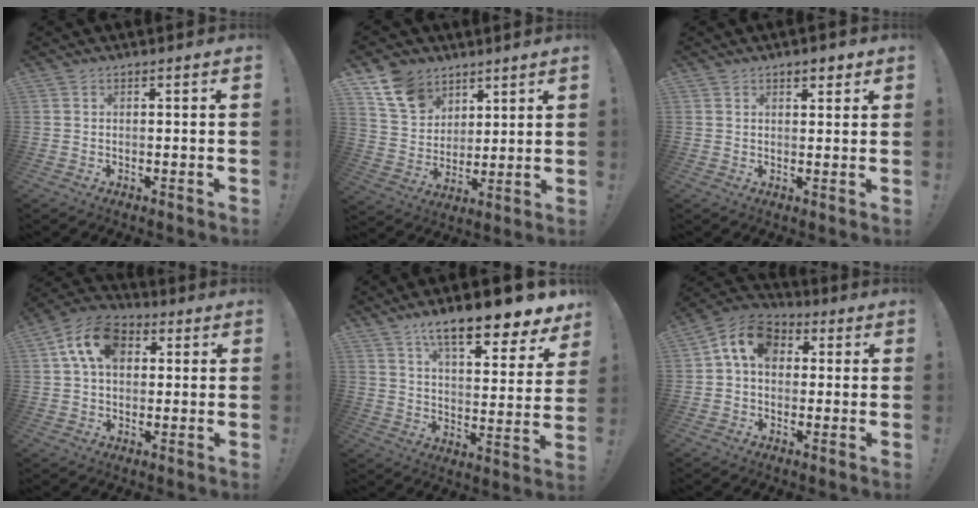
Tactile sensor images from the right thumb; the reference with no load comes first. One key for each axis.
{"total": 12.8, "fx": 8.3, "fy": 8.8, "fz": 4.5, "tx": -0.078, "ty": -0.050, "tz": 0.163}
{"total": 2.8, "fx": 2.0, "fy": 1.5, "fz": 1.2, "tx": 0.001, "ty": -0.012, "tz": 0.030}
{"total": 12.8, "fx": 4.4, "fy": 8.7, "fz": 8.2, "tx": -0.140, "ty": 0.000, "tz": 0.081}
{"total": 14.5, "fx": 10.3, "fy": 3.4, "fz": 9.5, "tx": -0.150, "ty": -0.076, "tz": 0.166}
{"total": 11.1, "fx": 2.8, "fy": 8.0, "fz": 7.1, "tx": -0.114, "ty": 0.011, "tz": 0.057}